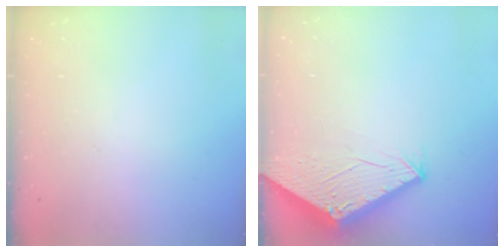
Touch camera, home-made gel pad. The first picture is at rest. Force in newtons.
{"total": 2.8, "press": 2.8, "slide": 0.1}